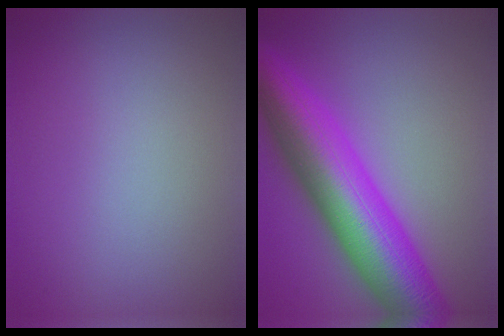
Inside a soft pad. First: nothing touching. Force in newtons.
{"total": 10.6, "press": 10.6, "slide": 0.2}